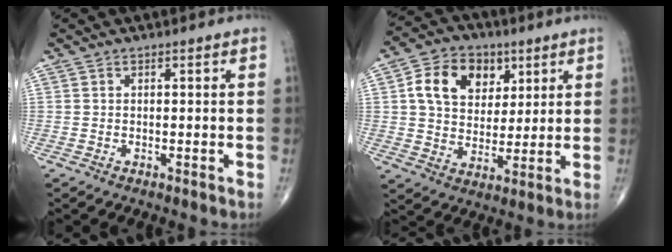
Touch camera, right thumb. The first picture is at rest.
{"total": 13.1, "force": [4.6, 9.8, 7.4], "torque": [-0.096, -0.007, 0.077]}